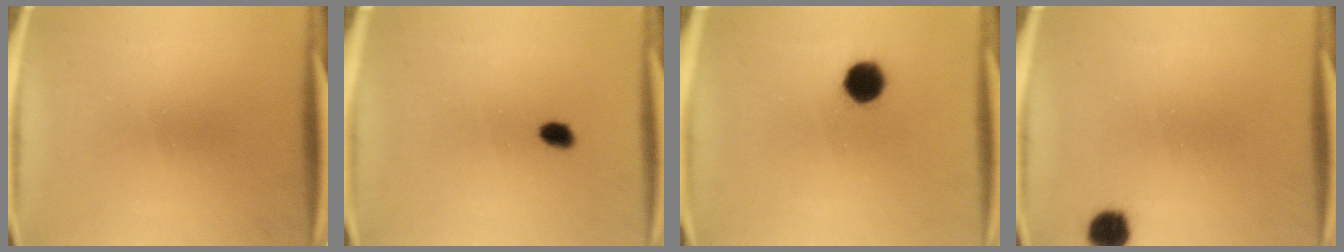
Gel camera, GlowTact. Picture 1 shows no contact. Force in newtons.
{"total": 1.8}
{"total": 7.2}
{"total": 4.2}